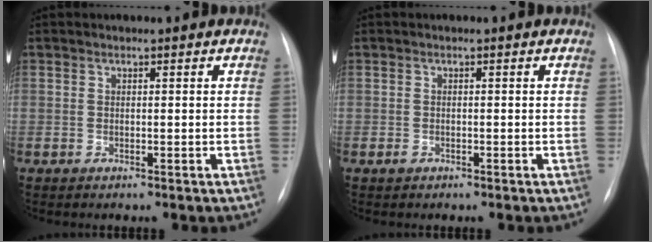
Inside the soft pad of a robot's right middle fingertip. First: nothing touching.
{"total": 0.7, "force": [0.5, 0.5, 0.2], "torque": [-0.005, 0.002, 0.011]}